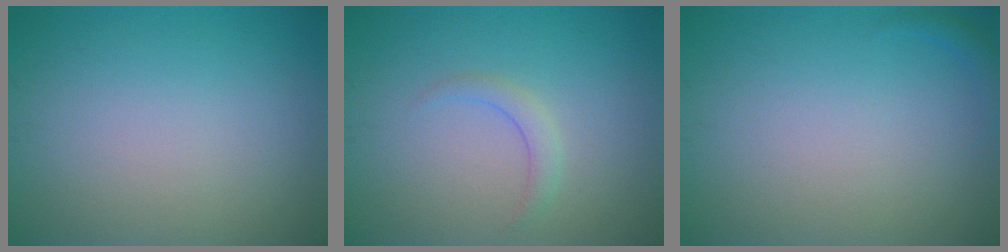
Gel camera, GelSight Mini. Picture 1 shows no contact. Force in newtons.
{"total": 1.4, "press": 1.4, "slide": 0.0}
{"total": 0.7, "press": 0.7, "slide": 0.1}